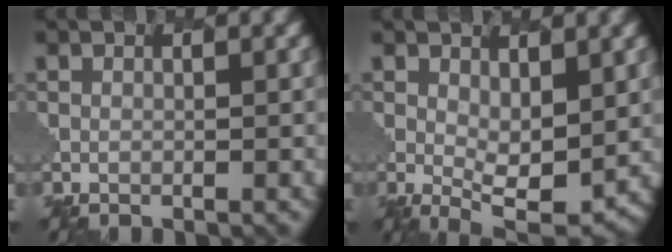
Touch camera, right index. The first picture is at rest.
{"total": 4.4, "force": [0.7, 2.0, 3.9], "torque": [-0.065, -0.010, 0.016]}